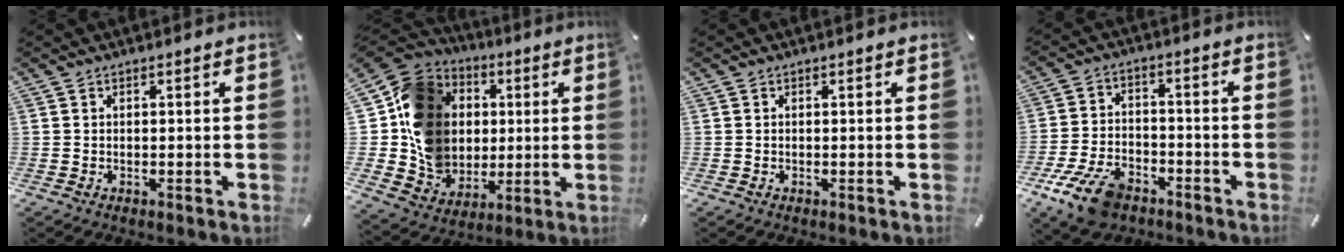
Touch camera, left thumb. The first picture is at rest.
{"total": 16.9, "force": [1.3, 15.5, 6.4], "torque": [-0.107, -0.002, 0.042]}
{"total": 0.0}
{"total": 11.3, "force": [-7.0, 6.3, 6.3], "torque": [-0.126, 0.036, -0.126]}